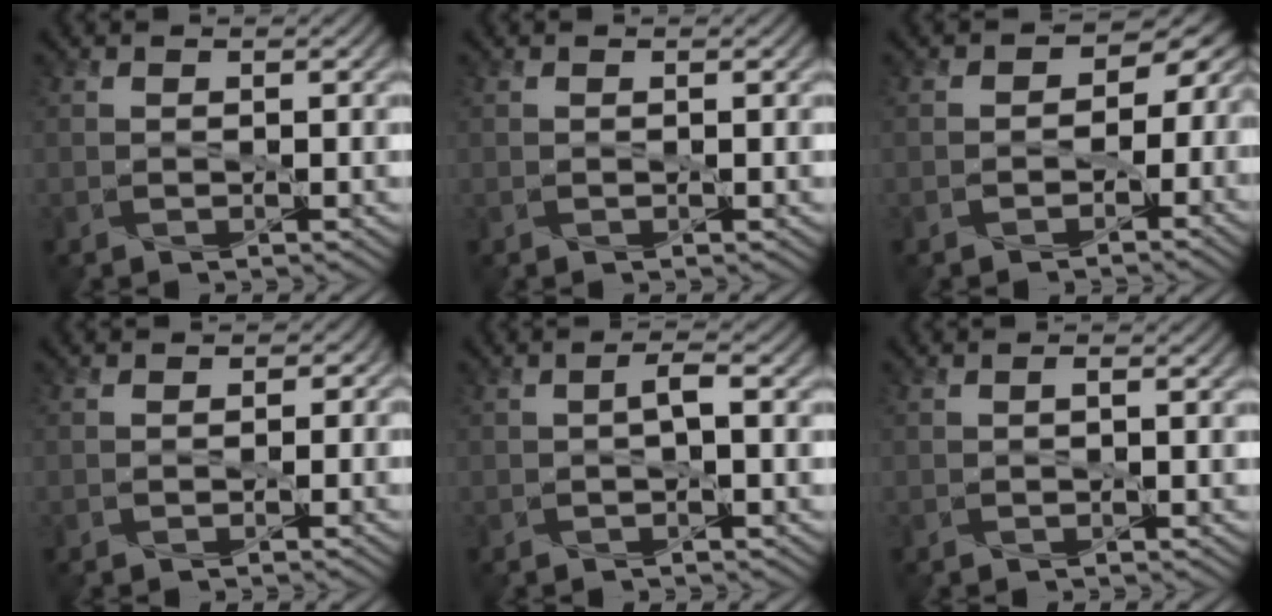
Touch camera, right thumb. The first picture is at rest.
{"total": 0.0}
{"total": 5.3, "force": [-1.1, 4.6, 2.5], "torque": [-0.003, 0.006, -0.032]}
{"total": 1.1, "force": [-0.6, 0.9, -0.2], "torque": [0.004, -0.001, -0.015]}
{"total": 1.5, "force": [-0.4, 0.1, 1.4], "torque": [-0.028, 0.007, -0.009]}
{"total": 0.8, "force": [-0.3, 0.2, 0.7], "torque": [-0.010, 0.001, -0.007]}